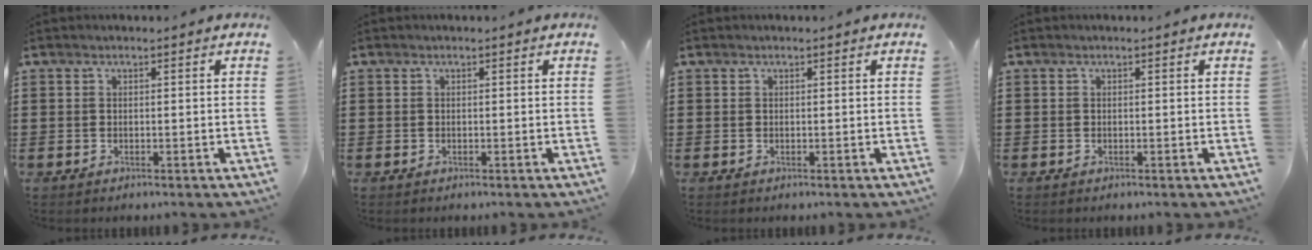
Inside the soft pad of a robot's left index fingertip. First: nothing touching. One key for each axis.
{"total": 0.0}
{"total": 0.0}
{"total": 0.0}